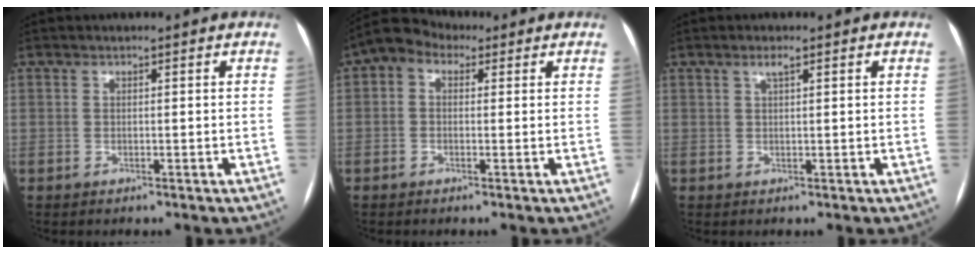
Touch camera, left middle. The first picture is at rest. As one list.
[{"total": 4.5, "force": [1.5, 3.2, 2.8], "torque": [-0.058, 0.036, 0.018]}, {"total": 1.4, "force": [0.8, 0.1, 1.2], "torque": [-0.024, 0.004, 0.016]}]